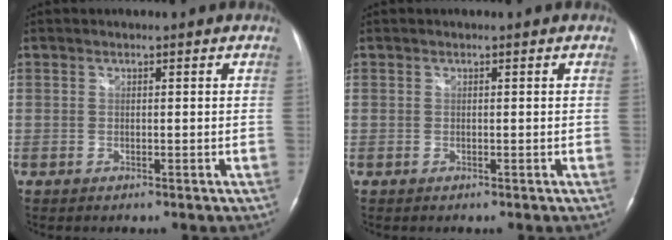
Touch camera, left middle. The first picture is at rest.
{"total": 0.0}